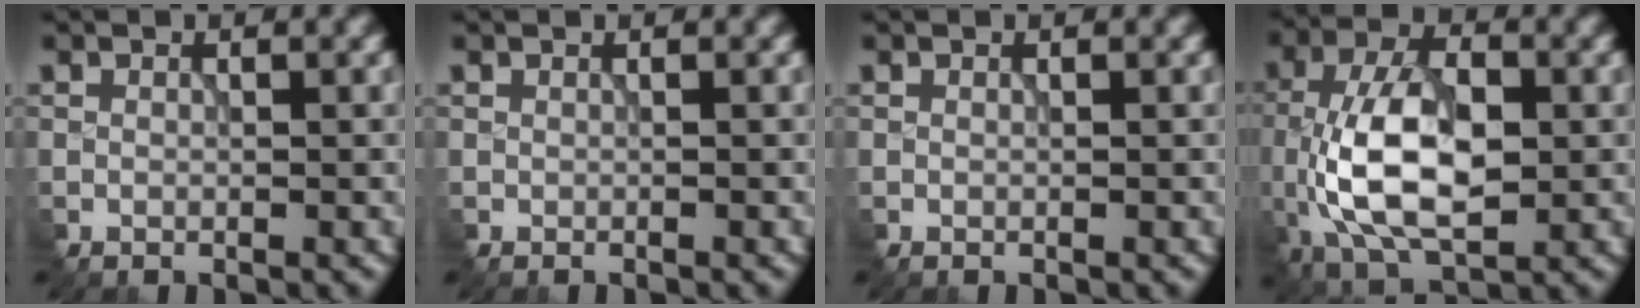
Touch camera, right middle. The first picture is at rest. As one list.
[{"total": 0.0}, {"total": 0.0}, {"total": 9.9, "force": [-1.4, 5.4, 8.2], "torque": [-0.170, 0.005, -0.028]}]